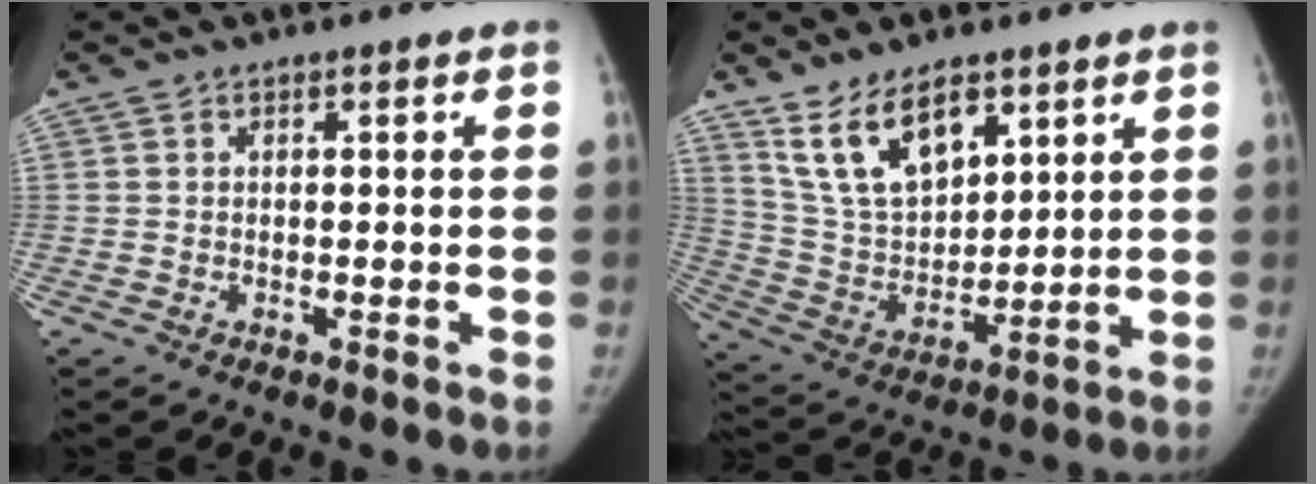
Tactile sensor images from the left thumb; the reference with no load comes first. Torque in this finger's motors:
{"motor_torque": [0.16, 0.13, 0.74, -0.93, 0.08]}